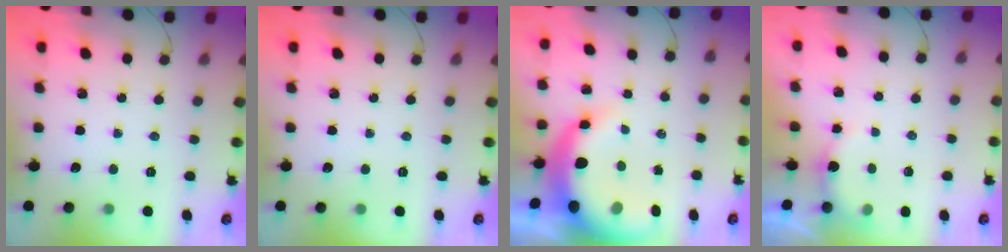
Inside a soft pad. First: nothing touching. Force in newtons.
{"total": 0.0}
{"total": 13.3, "press": 12.9, "slide": 2.9}
{"total": 4.5, "press": 4.4, "slide": 0.9}